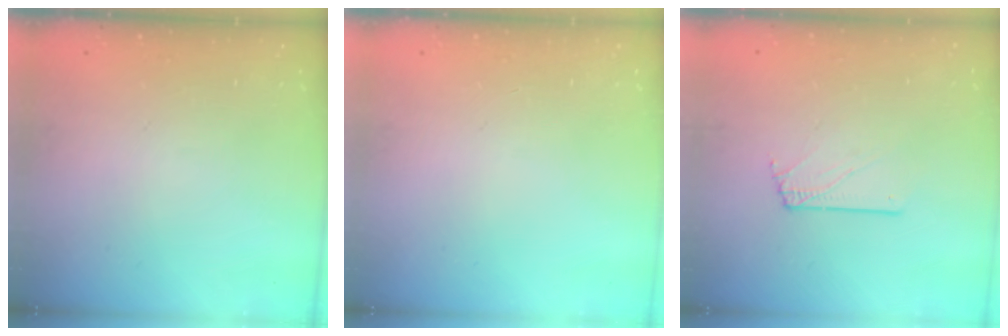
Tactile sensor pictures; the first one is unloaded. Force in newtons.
{"total": 0.0}
{"total": 1.6, "press": 1.6, "slide": 0.2}